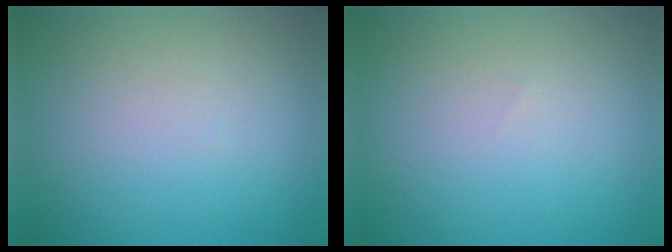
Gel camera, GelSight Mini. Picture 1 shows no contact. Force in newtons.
{"total": 0.0}